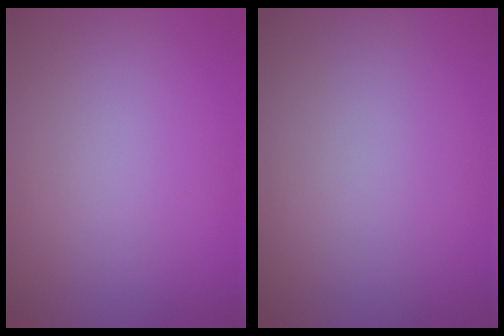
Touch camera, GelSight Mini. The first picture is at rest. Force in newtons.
{"total": 0.0}